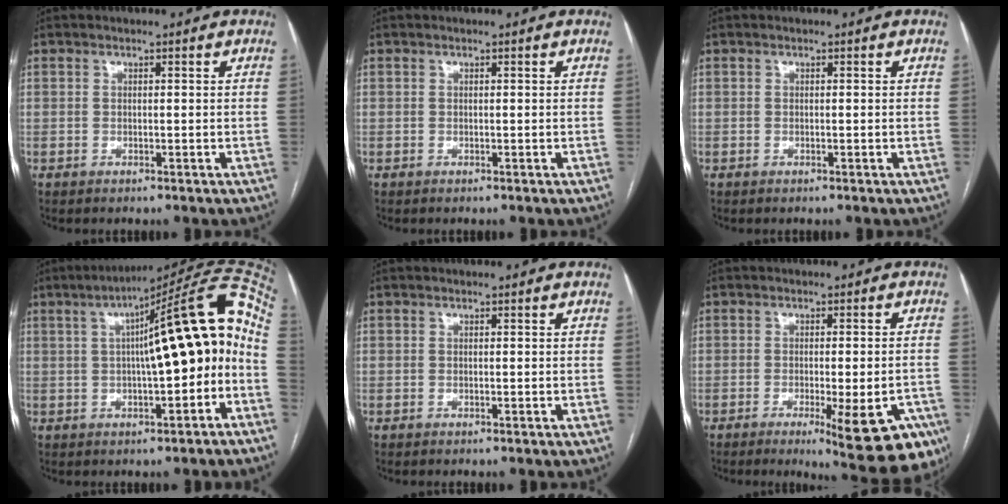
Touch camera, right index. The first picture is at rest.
{"total": 0.0}
{"total": 0.0}
{"total": 16.6, "force": [0.4, 2.2, 16.5], "torque": [-0.238, 0.049, 0.006]}
{"total": 0.0}
{"total": 14.1, "force": [-7.8, 3.0, 11.4], "torque": [-0.070, -0.003, -0.097]}